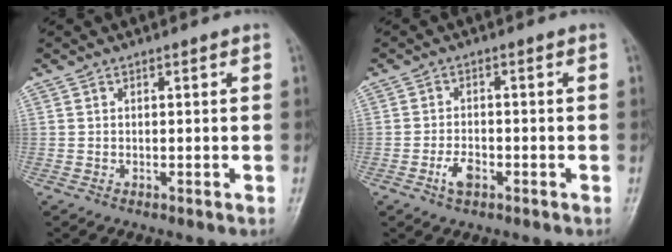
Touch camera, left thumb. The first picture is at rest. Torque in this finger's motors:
{"motor_torque": [0.04, 0.13, 0.41, 0.25, 0.01]}